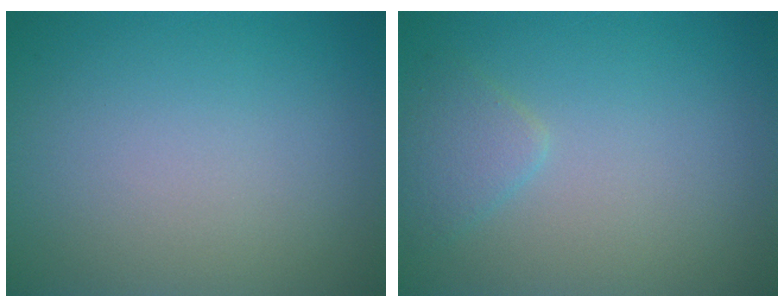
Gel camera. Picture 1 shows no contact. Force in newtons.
{"total": 1.7, "press": 1.7, "slide": 0.1}